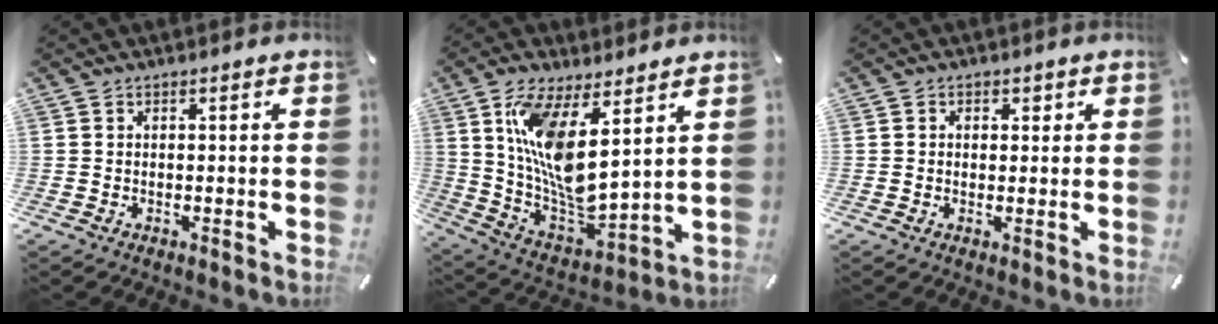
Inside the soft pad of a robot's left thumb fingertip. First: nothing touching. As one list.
[{"total": 14.5, "force": [7.2, 5.4, 11.4], "torque": [-0.238, -0.062, 0.128]}, {"total": 1.7, "force": [0.3, 1.6, 0.7], "torque": [0.000, 0.001, -0.003]}]